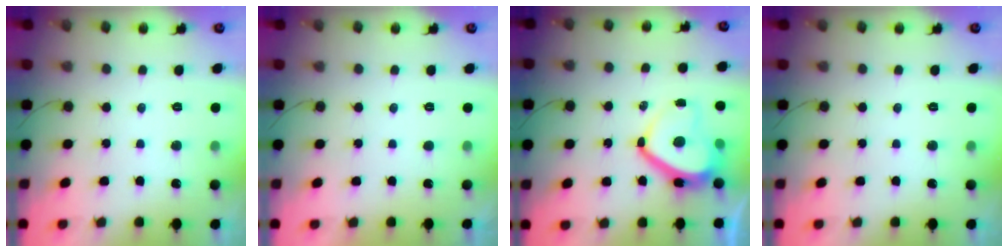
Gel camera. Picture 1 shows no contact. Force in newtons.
{"total": 2.2, "press": 2.2, "slide": 0.3}
{"total": 12.2, "press": 12.2, "slide": 1.0}
{"total": 0.0}